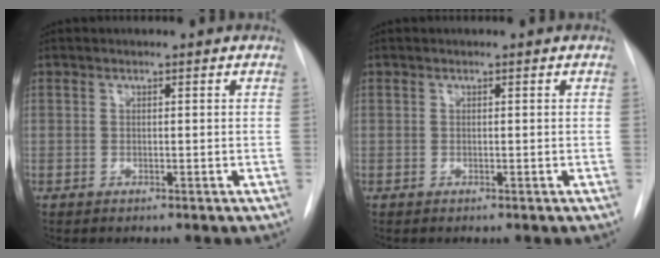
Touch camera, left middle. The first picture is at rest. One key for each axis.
{"total": 0.0}